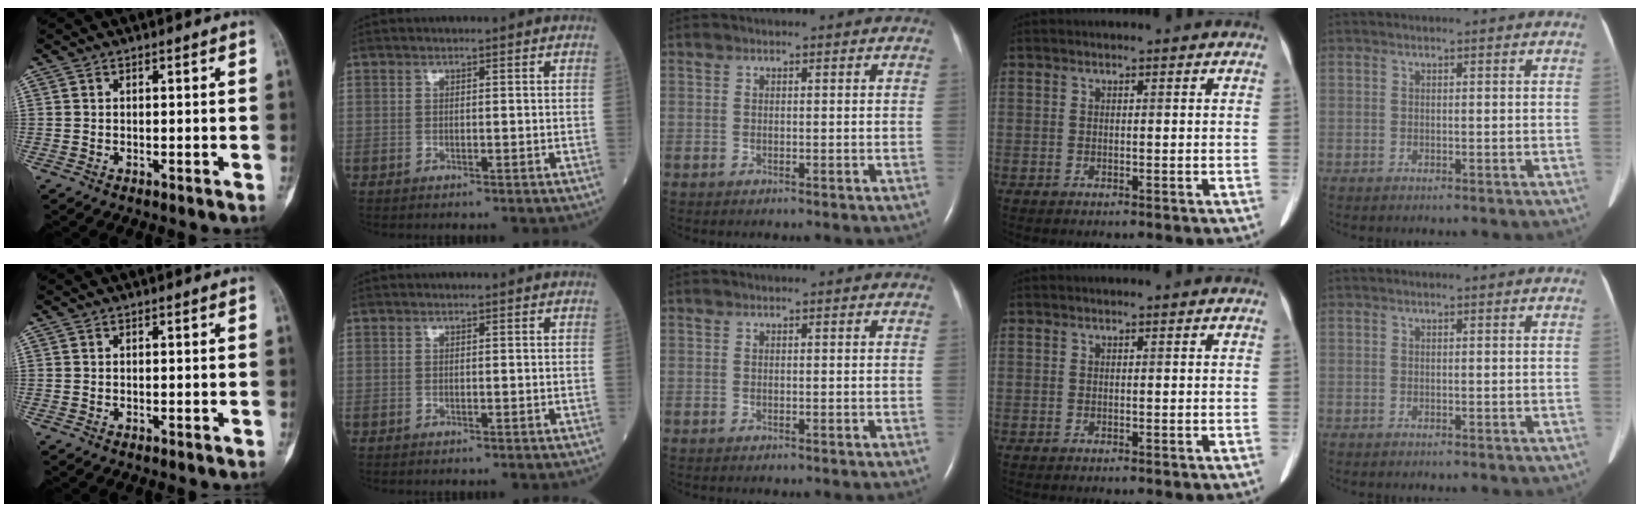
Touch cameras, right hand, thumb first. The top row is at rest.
{}